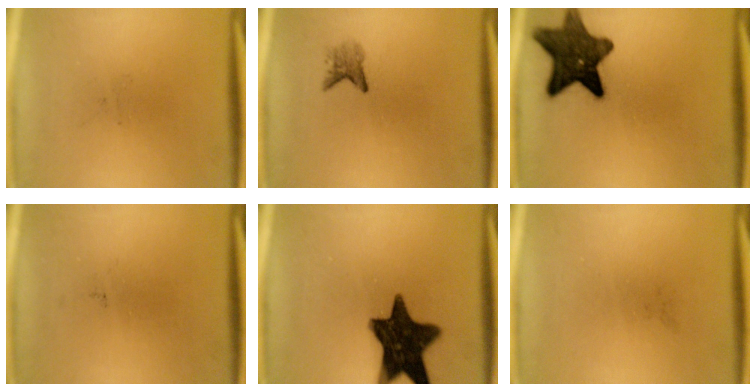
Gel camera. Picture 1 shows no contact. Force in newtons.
{"total": 2.0}
{"total": 12.8}
{"total": 0.0}
{"total": 15.3}
{"total": 0.0}